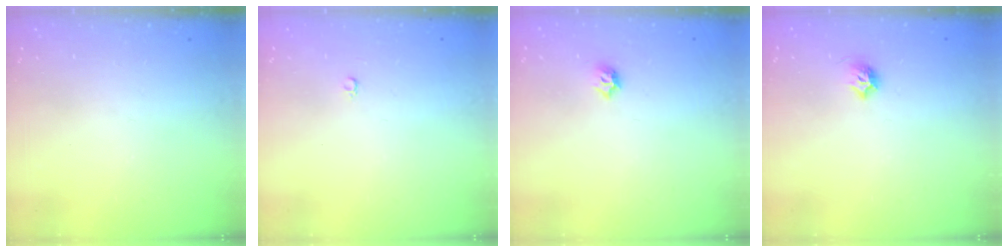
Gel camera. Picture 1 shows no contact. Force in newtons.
{"total": 2.4, "press": 2.4, "slide": 0.2}
{"total": 3.8, "press": 3.8, "slide": 0.8}
{"total": 5.9, "press": 5.8, "slide": 0.9}